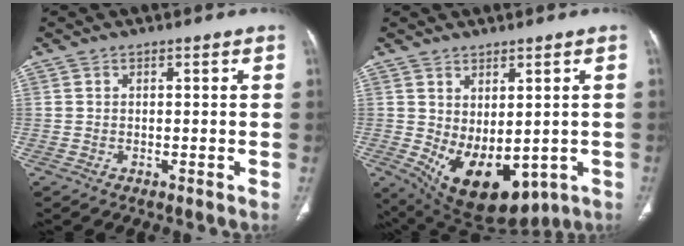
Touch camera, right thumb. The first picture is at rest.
{"total": 14.9, "force": [-3.6, 8.3, 11.8], "torque": [-0.174, -0.011, -0.022]}